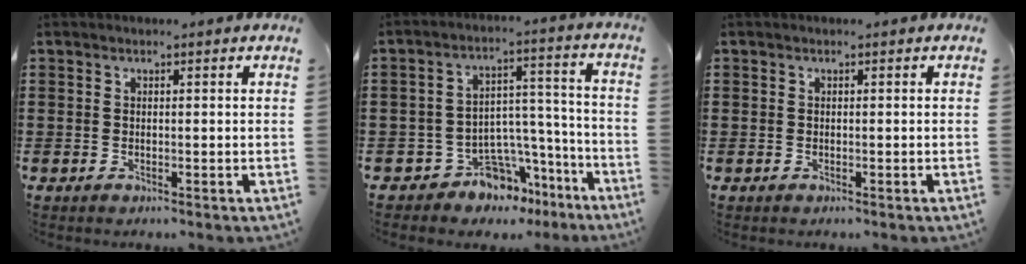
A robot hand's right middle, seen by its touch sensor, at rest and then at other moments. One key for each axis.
{"total": 8.0, "fx": -6.5, "fy": 4.2, "fz": 2.0, "tx": -0.041, "ty": 0.023, "tz": -0.117}
{"total": 0.0}